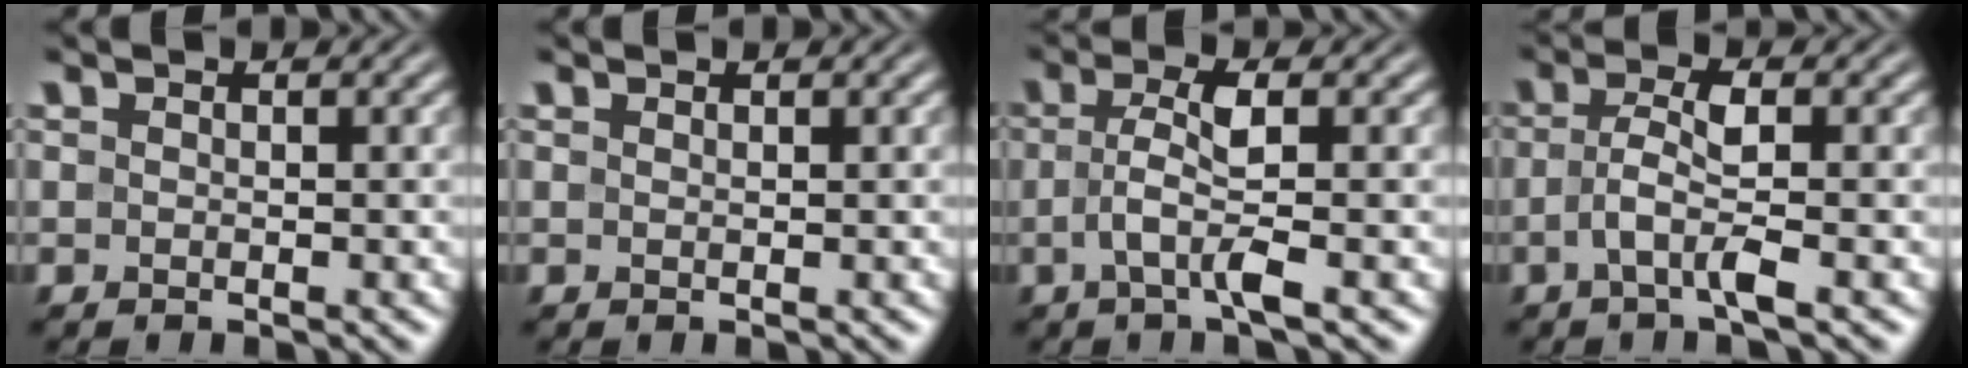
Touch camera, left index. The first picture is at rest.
{"total": 0.0}
{"total": 3.3, "force": [-0.4, 0.5, 3.3], "torque": [-0.066, 0.003, -0.009]}
{"total": 3.1, "force": [-0.7, 0.5, 2.9], "torque": [-0.061, 0.007, -0.018]}